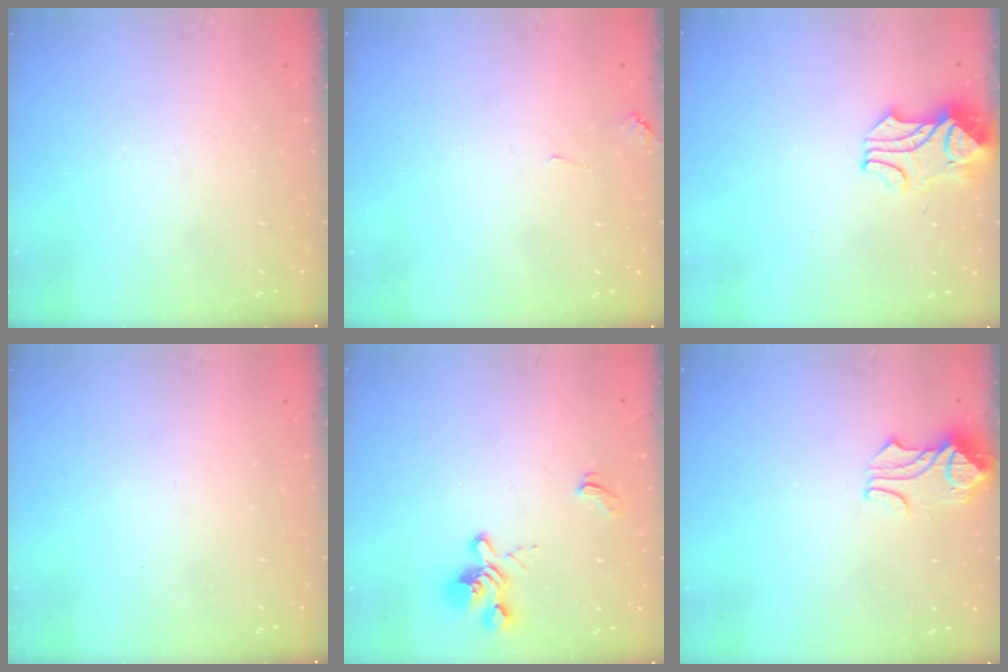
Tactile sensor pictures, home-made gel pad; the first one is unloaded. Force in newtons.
{"total": 2.0, "press": 2.0, "slide": 0.5}
{"total": 2.4, "press": 2.3, "slide": 0.9}
{"total": 0.0}
{"total": 2.6, "press": 2.3, "slide": 1.3}
{"total": 0.8, "press": 0.5, "slide": 0.6}